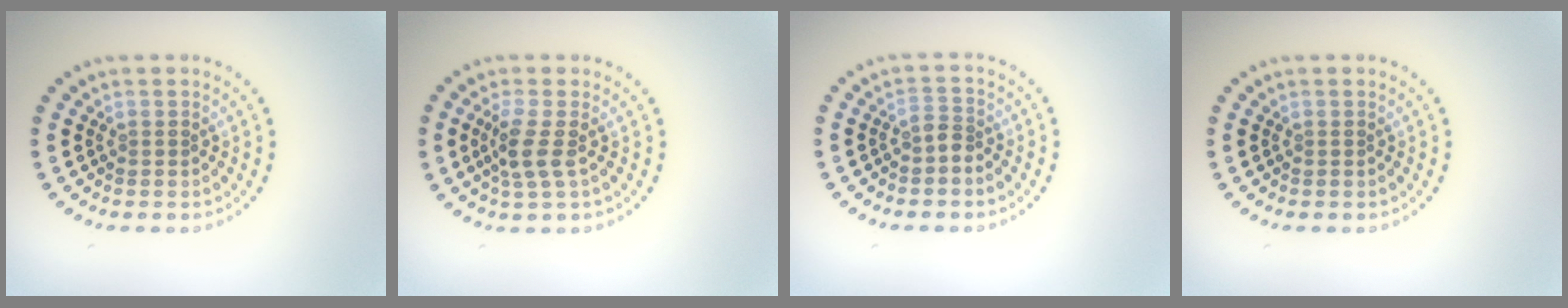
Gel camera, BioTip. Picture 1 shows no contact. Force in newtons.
{"total": 2.5, "press": 2.1, "slide": 1.5}
{"total": 1.5, "press": 1.1, "slide": 1.0}
{"total": 0.0}